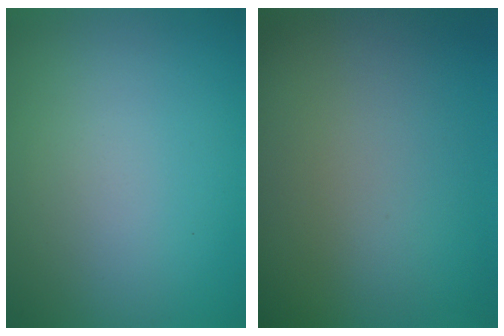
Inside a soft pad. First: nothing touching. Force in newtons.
{"total": 0.0}